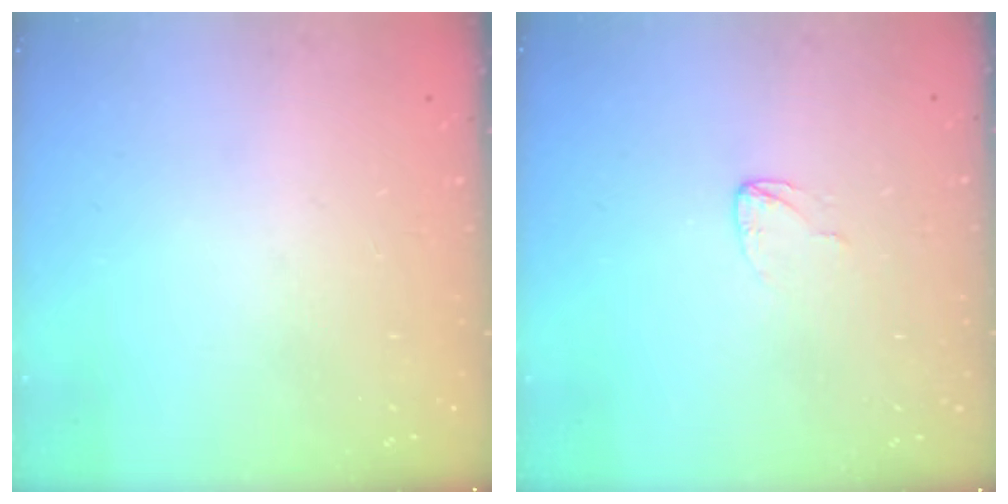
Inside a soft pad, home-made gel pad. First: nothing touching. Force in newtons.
{"total": 2.6, "press": 2.6, "slide": 0.0}